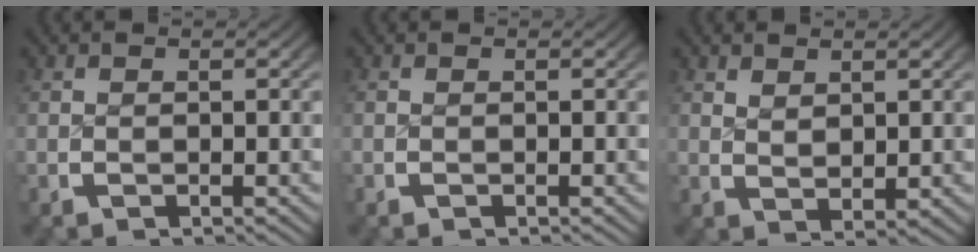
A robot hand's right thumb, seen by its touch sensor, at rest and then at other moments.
{"total": 0.0}
{"total": 1.7, "force": [1.4, 0.5, 0.9], "torque": [-0.012, -0.005, 0.037]}